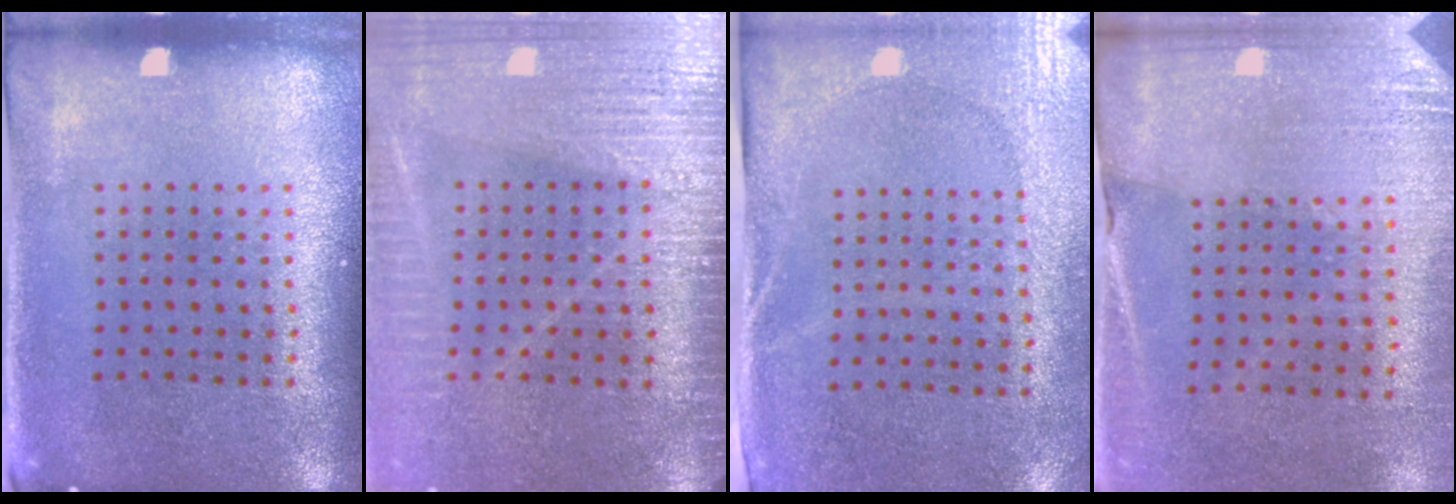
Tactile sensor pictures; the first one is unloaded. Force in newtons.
{"total": 3.7, "press": 3.4, "slide": 1.5}
{"total": 2.7, "press": 2.2, "slide": 1.5}
{"total": 2.6, "press": 2.4, "slide": 1.1}